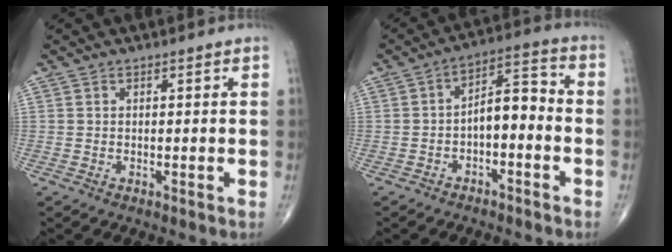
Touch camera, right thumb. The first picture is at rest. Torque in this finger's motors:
{"motor_torque": [0.00, 0.11, 0.26, 0.14, 0.14]}